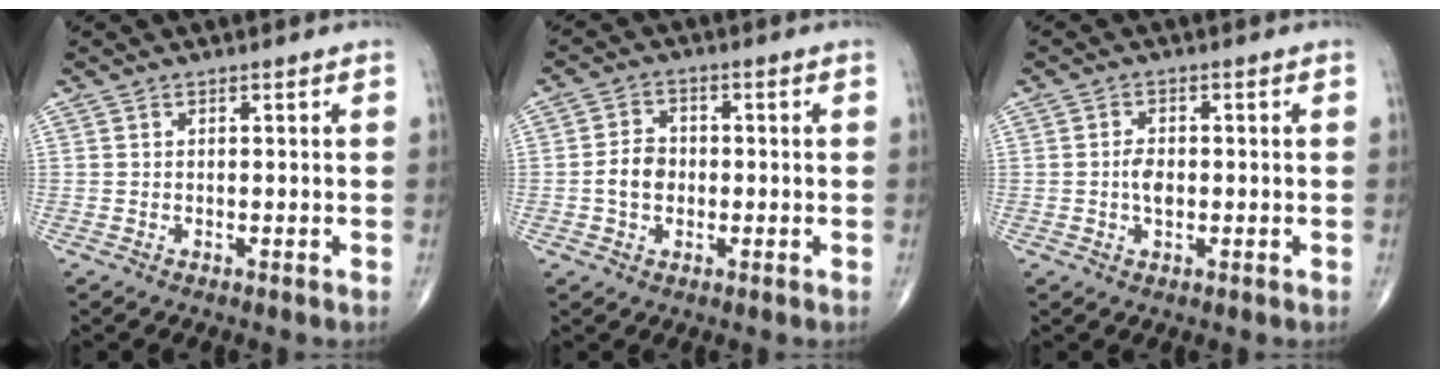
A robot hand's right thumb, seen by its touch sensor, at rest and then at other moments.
{"total": 5.1, "force": [-0.7, 4.0, 3.1], "torque": [-0.046, 0.011, -0.019]}
{"total": 3.1, "force": [-0.3, 1.9, 2.5], "torque": [-0.041, 0.002, -0.009]}